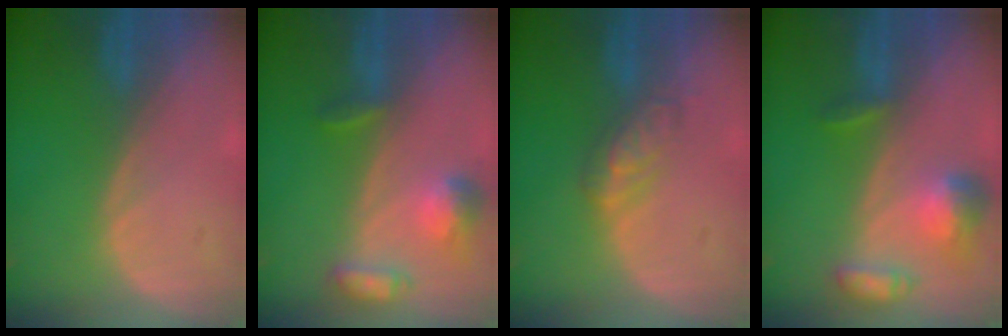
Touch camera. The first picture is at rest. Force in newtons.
{"total": 5.9, "press": 5.8, "slide": 1.2}
{"total": 4.7, "press": 4.5, "slide": 1.3}
{"total": 7.1, "press": 6.6, "slide": 2.6}